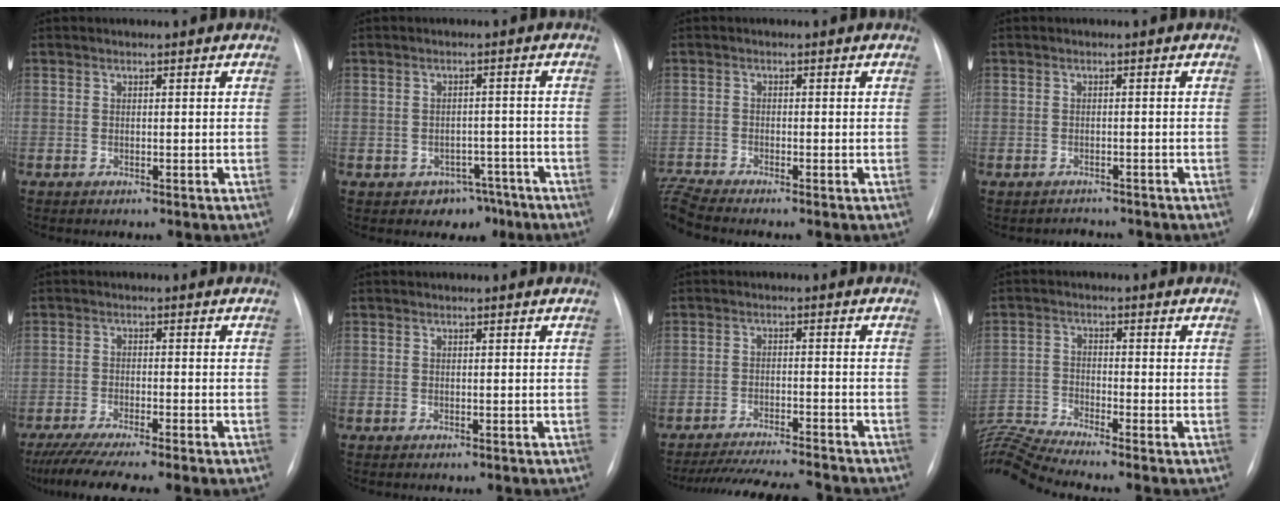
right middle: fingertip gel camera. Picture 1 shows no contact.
{"total": 4.1, "force": [-2.8, 3.0, 0.4], "torque": [0.008, 0.018, -0.031]}
{"total": 3.9, "force": [-3.6, -1.3, 0.8], "torque": [-0.032, -0.010, -0.071]}
{"total": 1.8, "force": [-1.7, 0.4, -0.5], "torque": [0.006, -0.004, -0.023]}
{"total": 10.7, "force": [-8.5, 0.0, 6.4], "torque": [-0.091, -0.025, -0.133]}
{"total": 0.0}
{"total": 16.1, "force": [-14.7, 0.8, 6.5], "torque": [-0.114, -0.028, -0.211]}
{"total": 10.6, "force": [-9.9, -2.0, 3.3], "torque": [-0.085, 0.002, -0.188]}